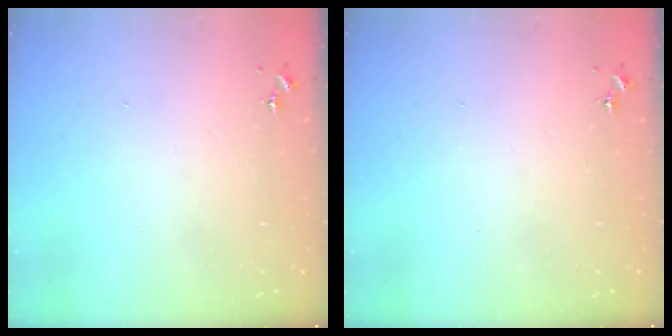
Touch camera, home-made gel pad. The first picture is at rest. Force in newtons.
{"total": 0.0}